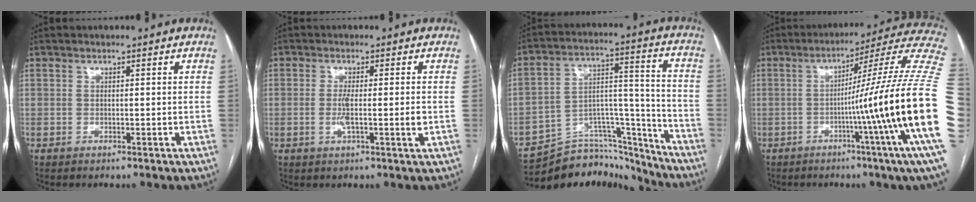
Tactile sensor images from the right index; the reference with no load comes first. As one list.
[{"total": 4.2, "force": [-0.7, 0.0, 4.2], "torque": [-0.080, -0.007, -0.012]}, {"total": 17.7, "force": [-16.9, 4.7, 2.7], "torque": [-0.030, 0.067, -0.258]}, {"total": 26.2, "force": [-4.5, -2.5, 25.7], "torque": [-0.258, -0.001, -0.095]}]